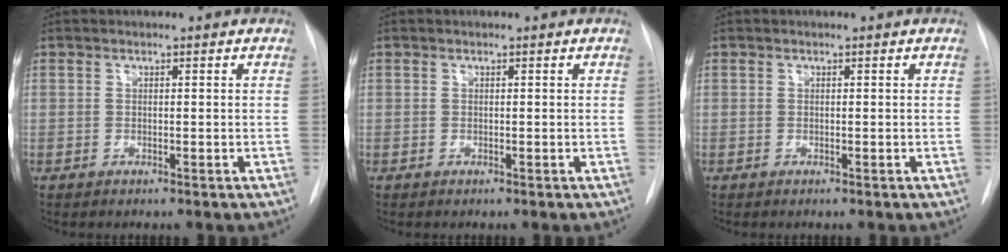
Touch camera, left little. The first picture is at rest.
{"total": 0.0}
{"total": 0.0}